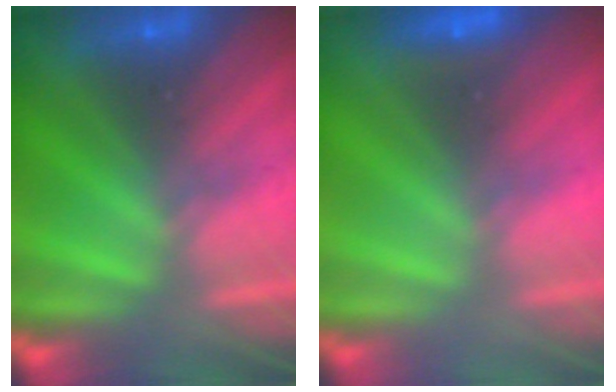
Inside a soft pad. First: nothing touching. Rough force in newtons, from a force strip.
{"total": 1.9}